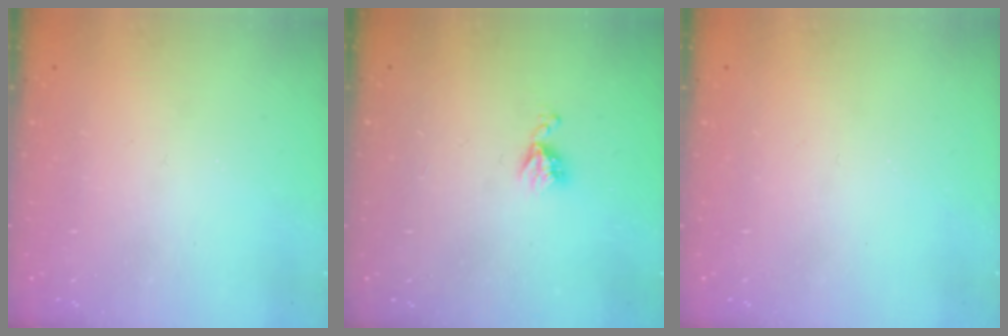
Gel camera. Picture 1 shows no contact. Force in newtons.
{"total": 5.8, "press": 5.7, "slide": 0.7}
{"total": 0.0}